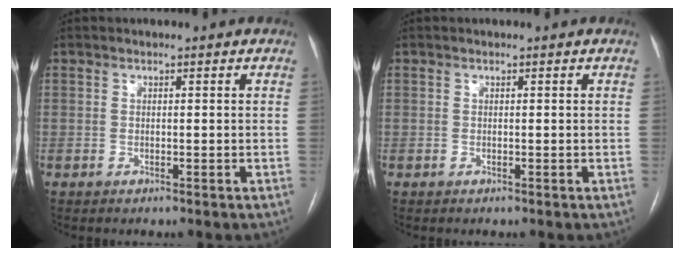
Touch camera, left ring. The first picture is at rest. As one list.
[{"total": 0.0}]